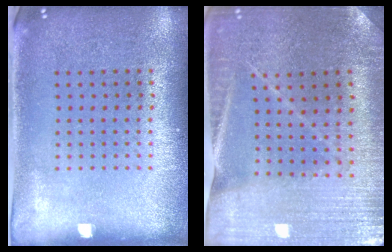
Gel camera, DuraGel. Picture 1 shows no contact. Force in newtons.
{"total": 1.7, "press": 1.7, "slide": 0.1}